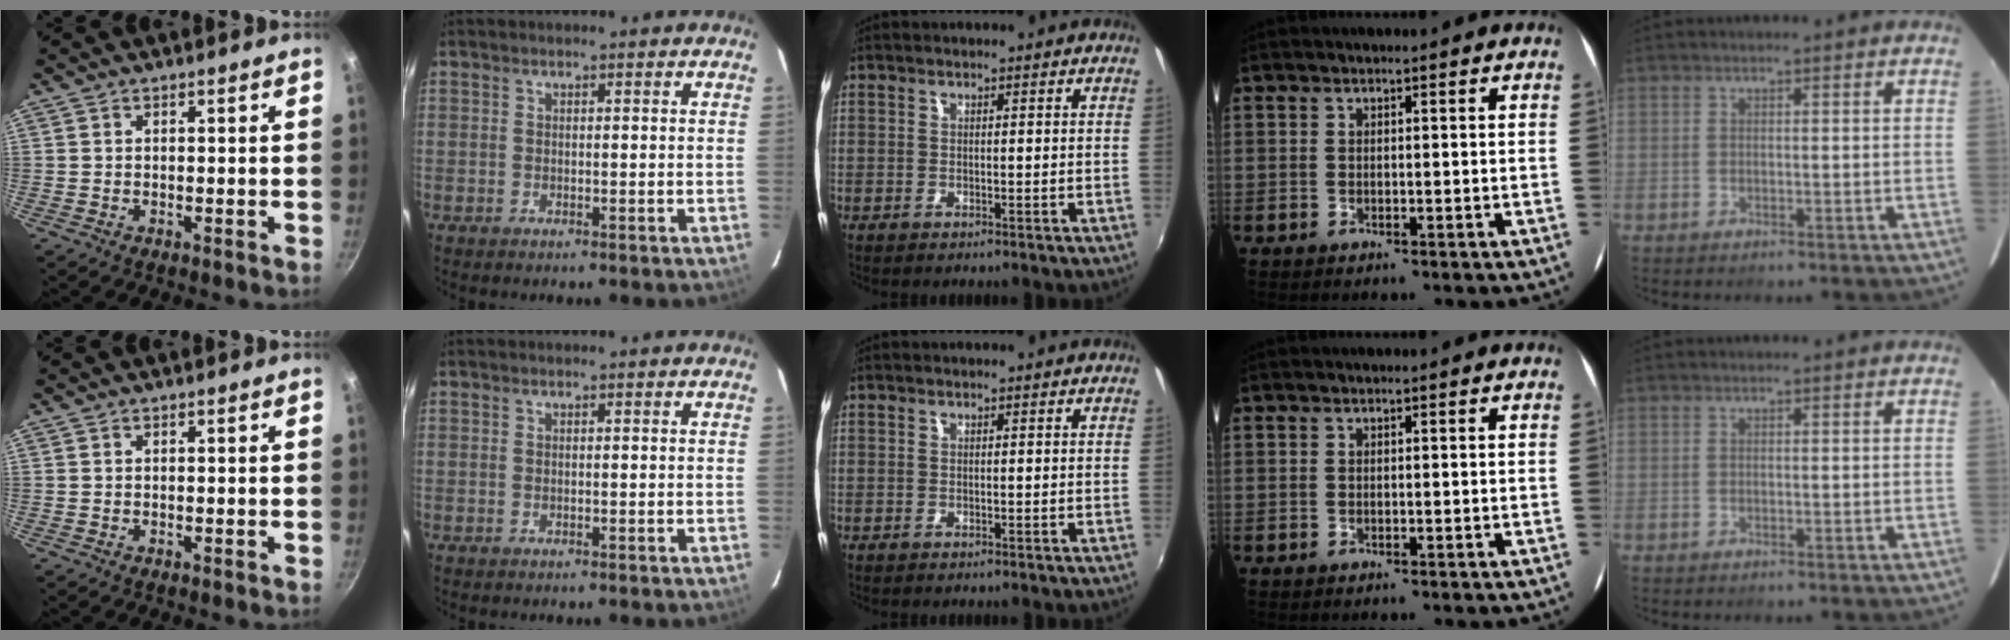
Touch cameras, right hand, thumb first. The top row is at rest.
{}